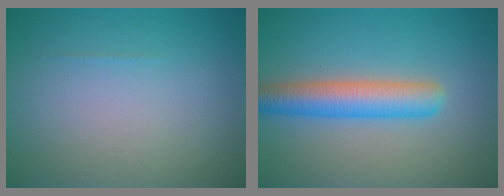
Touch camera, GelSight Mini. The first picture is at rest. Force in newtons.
{"total": 5.0, "press": 5.0, "slide": 0.1}